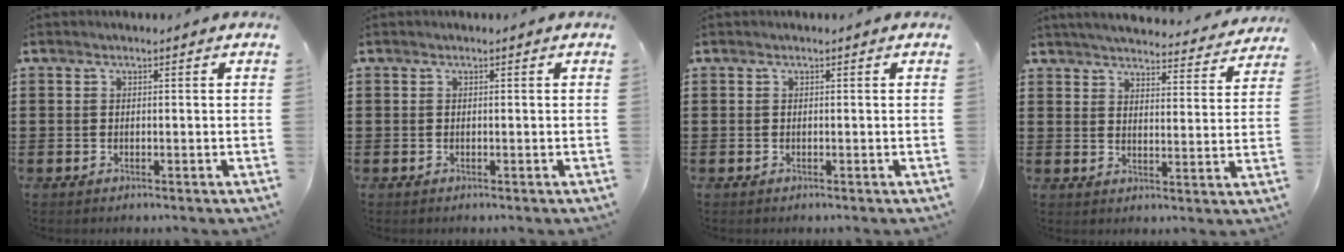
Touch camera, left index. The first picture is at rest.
{"total": 0.0}
{"total": 0.0}
{"total": 4.3, "force": [4.2, -0.1, 0.7], "torque": [-0.033, -0.031, 0.071]}